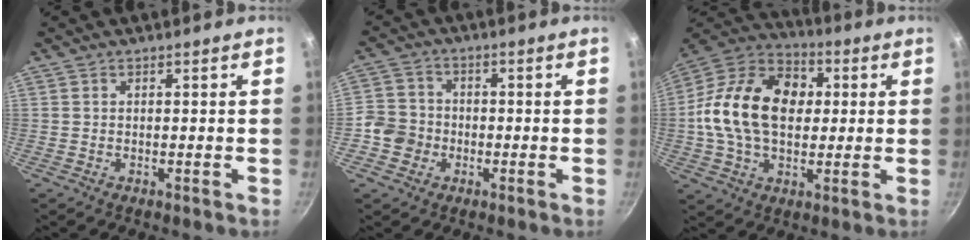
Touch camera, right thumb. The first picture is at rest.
{"total": 6.2, "force": [-1.9, 5.6, 1.7], "torque": [-0.005, 0.018, -0.049]}
{"total": 20.6, "force": [1.6, 14.3, 14.8], "torque": [-0.235, 0.028, 0.012]}